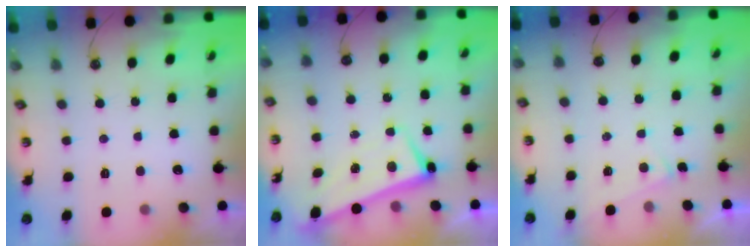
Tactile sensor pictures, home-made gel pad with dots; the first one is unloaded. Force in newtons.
{"total": 2.7, "press": 2.6, "slide": 0.8}
{"total": 4.9, "press": 4.9, "slide": 0.1}